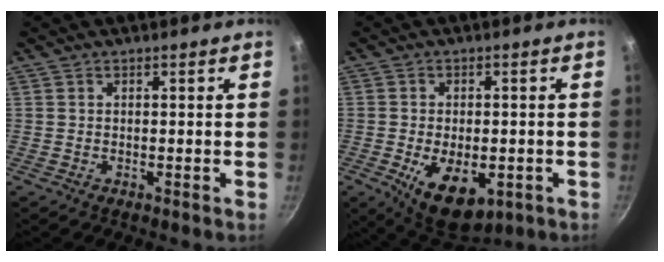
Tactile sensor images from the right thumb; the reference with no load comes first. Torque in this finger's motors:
{"motor_torque": [-0.25, 0.55, 0.02, 0.01, 0.21]}